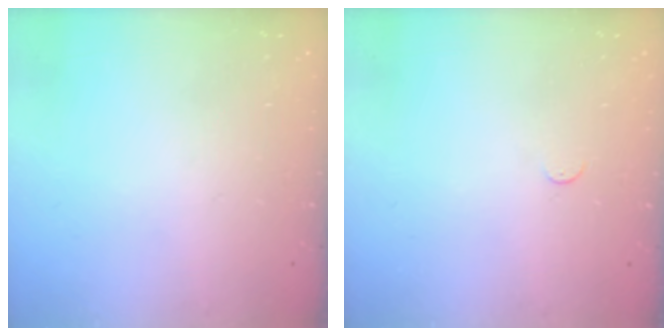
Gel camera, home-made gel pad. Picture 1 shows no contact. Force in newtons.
{"total": 2.7, "press": 2.7, "slide": 0.4}